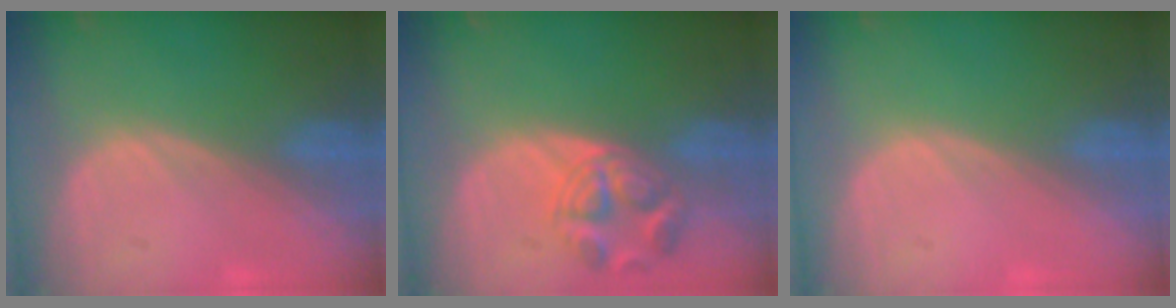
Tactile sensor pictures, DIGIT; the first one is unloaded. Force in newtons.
{"total": 5.6, "press": 5.6, "slide": 0.2}
{"total": 0.0}